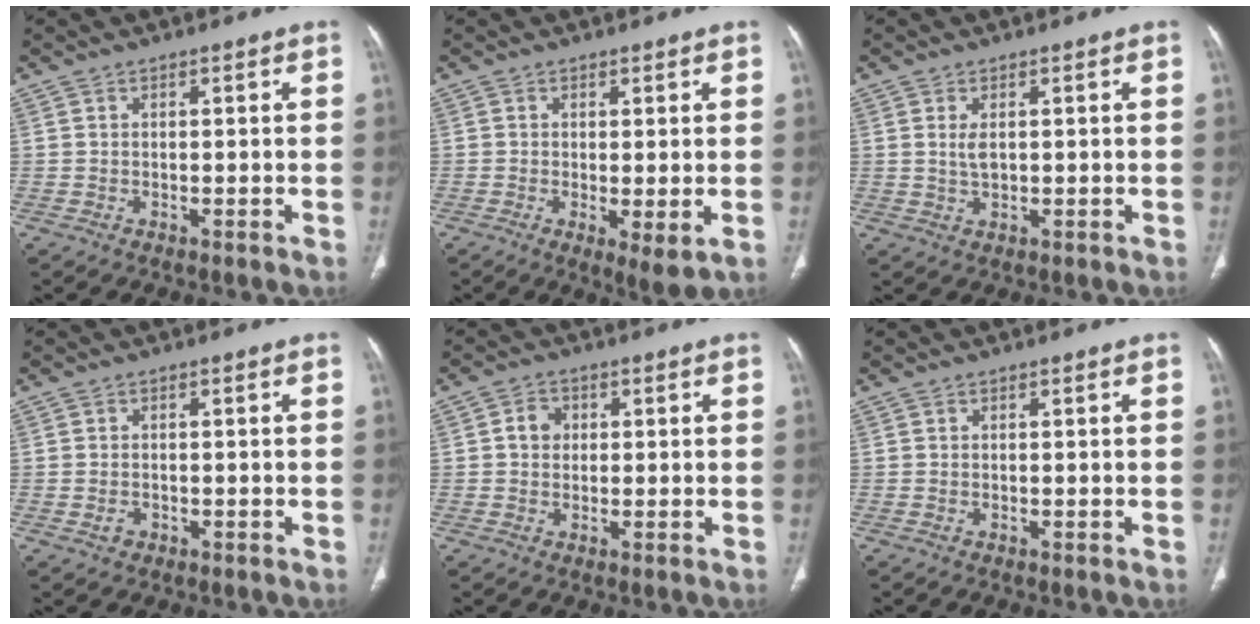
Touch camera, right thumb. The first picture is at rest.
{"total": 4.7, "force": [-0.8, 1.3, 4.4], "torque": [-0.080, -0.019, -0.014]}
{"total": 2.5, "force": [0.6, 1.2, 2.1], "torque": [-0.044, -0.004, 0.015]}
{"total": 1.6, "force": [-0.6, 1.3, 0.8], "torque": [-0.015, 0.006, -0.007]}
{"total": 3.3, "force": [0.4, 2.8, 1.6], "torque": [-0.015, 0.008, 0.003]}
{"total": 0.0}